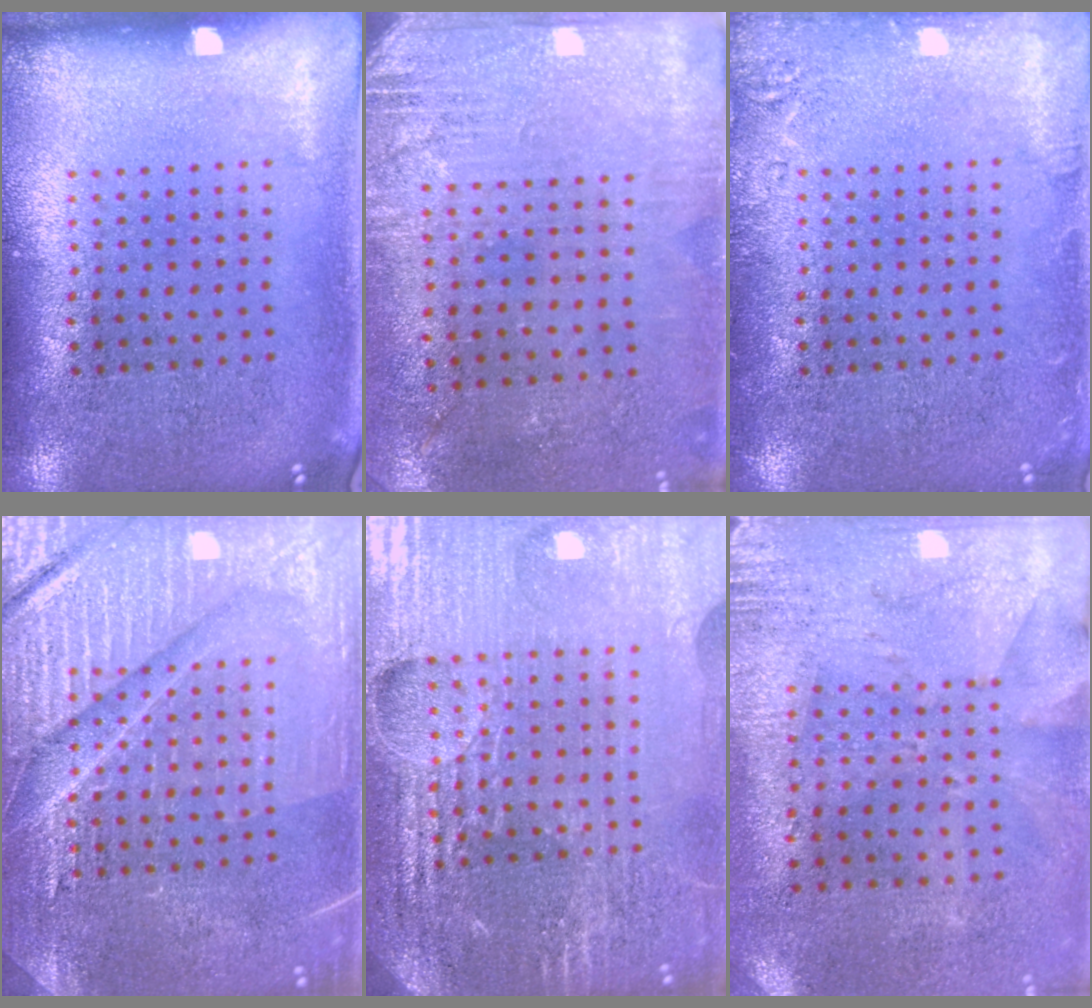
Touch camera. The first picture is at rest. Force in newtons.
{"total": 2.8, "press": 2.5, "slide": 1.3}
{"total": 1.9, "press": 1.8, "slide": 0.3}
{"total": 4.5, "press": 4.5, "slide": 0.6}
{"total": 5.7, "press": 5.2, "slide": 2.3}
{"total": 2.8, "press": 2.3, "slide": 1.7}